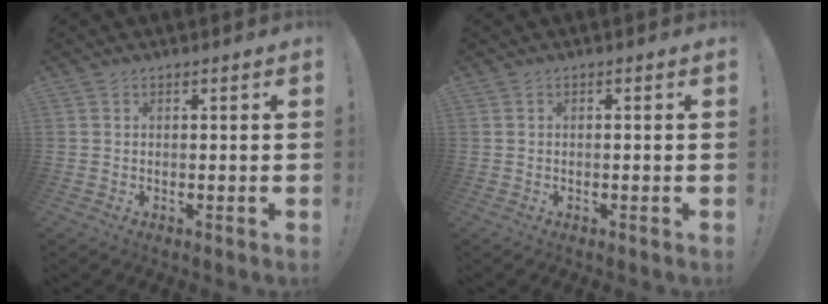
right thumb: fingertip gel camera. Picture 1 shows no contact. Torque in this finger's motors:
{"motor_torque": [0.06, 0.08, 0.05, -0.14, 0.00]}